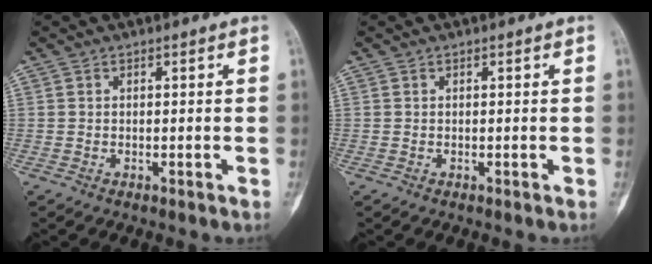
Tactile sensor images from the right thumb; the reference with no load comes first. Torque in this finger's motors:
{"motor_torque": [-0.01, -0.01, 0.00, 0.00, 0.01]}